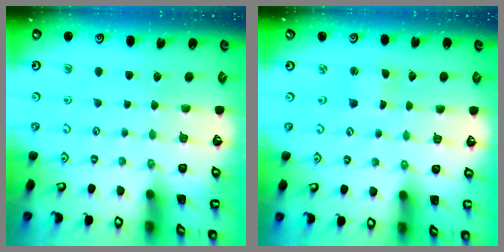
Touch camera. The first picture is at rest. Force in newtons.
{"total": 1.6, "press": 1.6, "slide": 0.2}